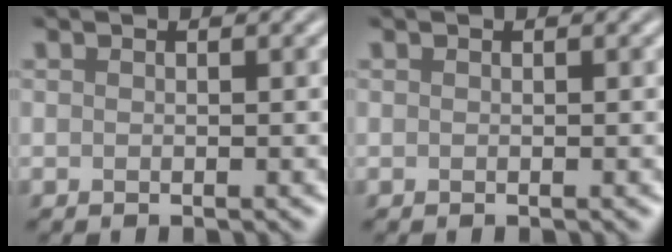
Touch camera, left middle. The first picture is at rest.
{"total": 0.0}